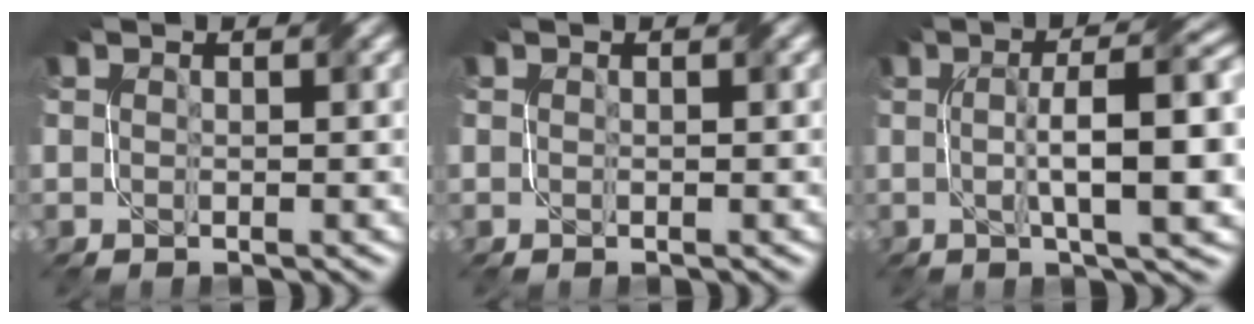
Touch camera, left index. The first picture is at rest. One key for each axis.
{"total": 0.0}
{"total": 9.9, "fx": 0.8, "fy": 2.2, "fz": 9.6, "tx": -0.132, "ty": 0.017, "tz": 0.009}